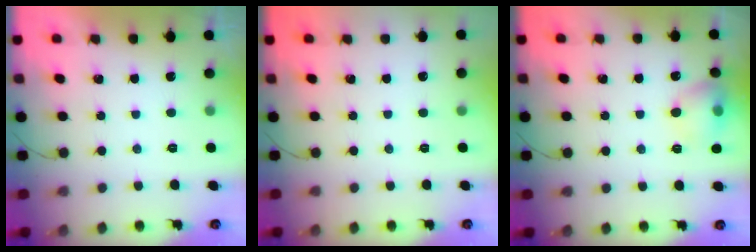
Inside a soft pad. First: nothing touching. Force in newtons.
{"total": 0.0}
{"total": 9.4, "press": 9.3, "slide": 1.3}